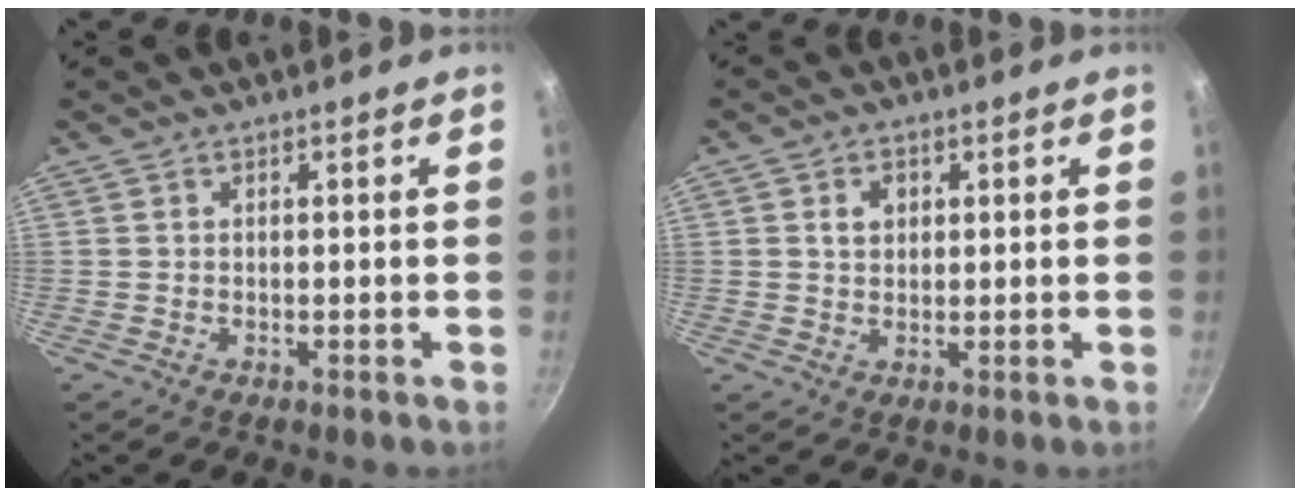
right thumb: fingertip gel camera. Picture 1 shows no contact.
{"total": 3.1, "force": [0.9, 2.5, 1.7], "torque": [-0.015, 0.001, 0.013]}